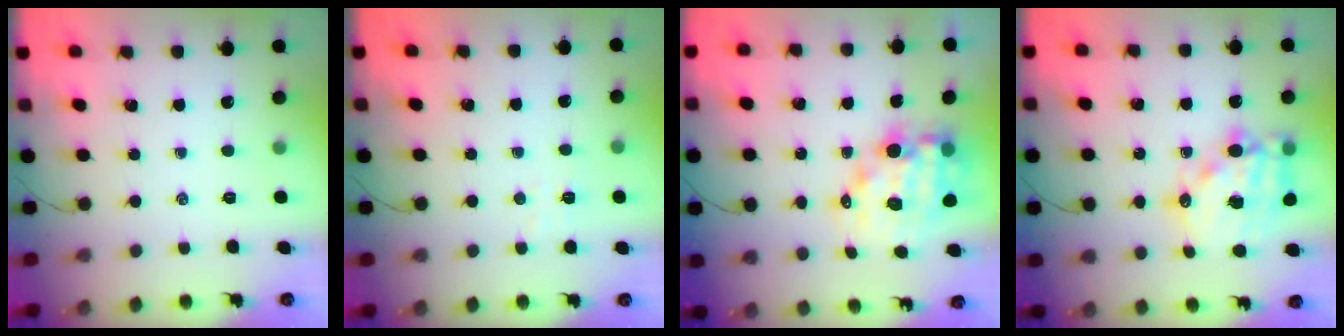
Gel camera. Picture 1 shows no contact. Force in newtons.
{"total": 3.6, "press": 3.5, "slide": 0.9}
{"total": 12.9, "press": 12.5, "slide": 3.3}
{"total": 16.5, "press": 16.2, "slide": 3.4}